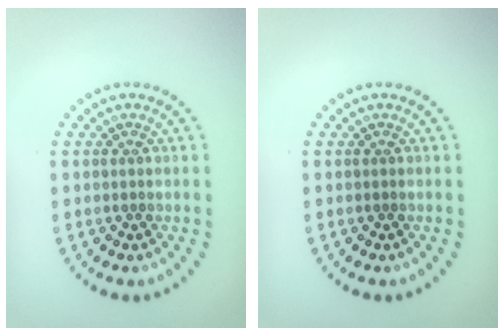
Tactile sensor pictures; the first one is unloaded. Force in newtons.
{"total": 0.0}